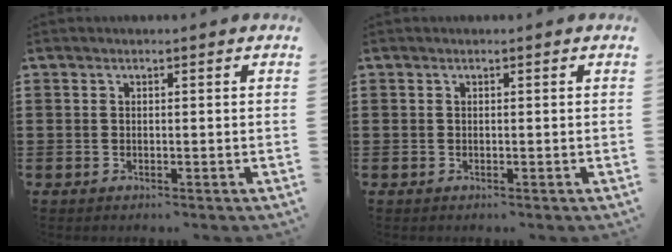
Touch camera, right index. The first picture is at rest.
{"total": 0.0}